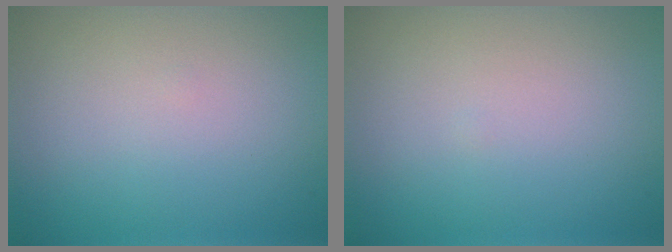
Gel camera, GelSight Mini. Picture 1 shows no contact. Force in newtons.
{"total": 0.0}